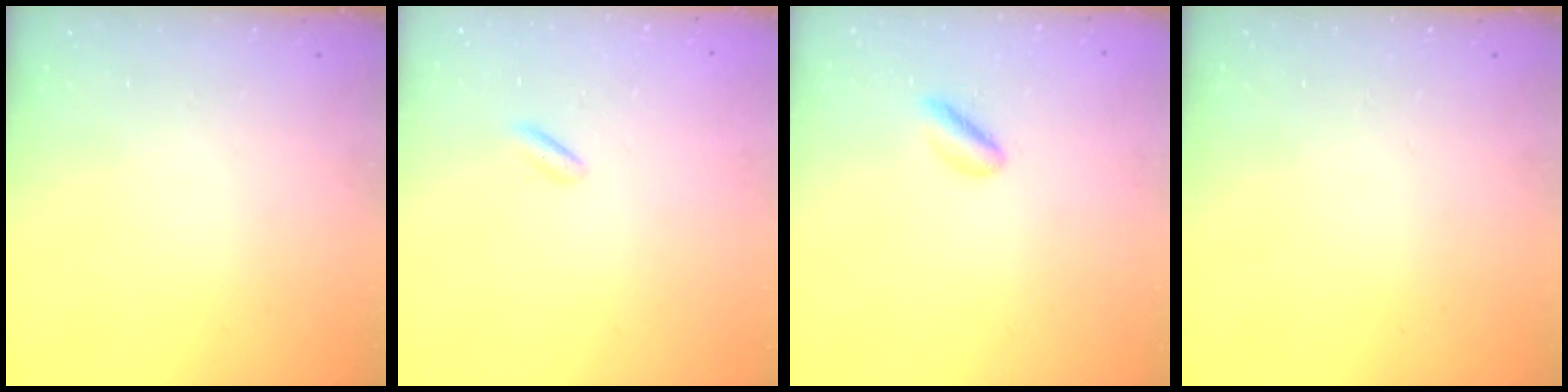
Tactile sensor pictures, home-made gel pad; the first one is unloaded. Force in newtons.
{"total": 1.4, "press": 1.1, "slide": 0.8}
{"total": 3.0, "press": 2.8, "slide": 1.2}
{"total": 0.0}